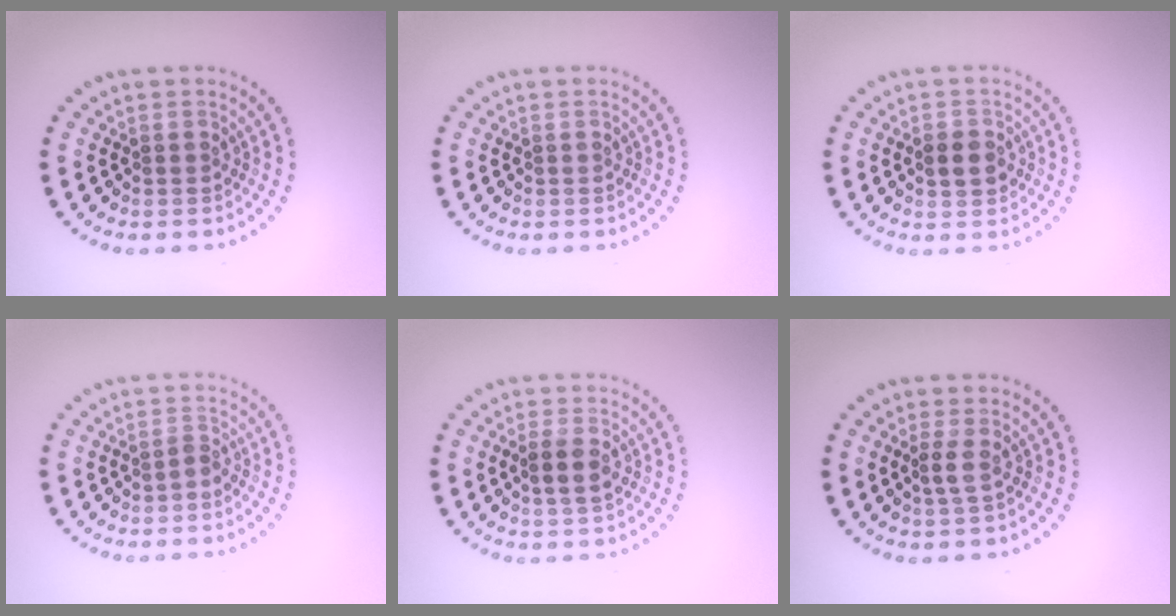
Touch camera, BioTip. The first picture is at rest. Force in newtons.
{"total": 0.0}
{"total": 2.2, "press": 2.2, "slide": 0.1}
{"total": 0.8, "press": 0.3, "slide": 0.7}
{"total": 2.2, "press": 2.1, "slide": 0.7}
{"total": 1.2, "press": 1.0, "slide": 0.6}